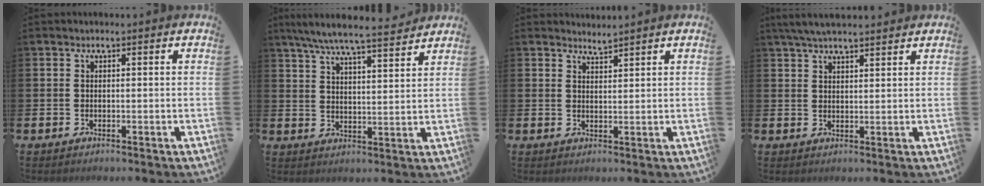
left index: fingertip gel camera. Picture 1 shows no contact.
{"total": 7.4, "force": [6.8, 0.4, 2.8], "torque": [-0.072, -0.039, 0.119]}
{"total": 1.8, "force": [1.8, 0.0, -0.2], "torque": [0.006, -0.009, 0.032]}
{"total": 4.7, "force": [4.2, 0.9, 1.9], "torque": [-0.042, -0.008, 0.078]}